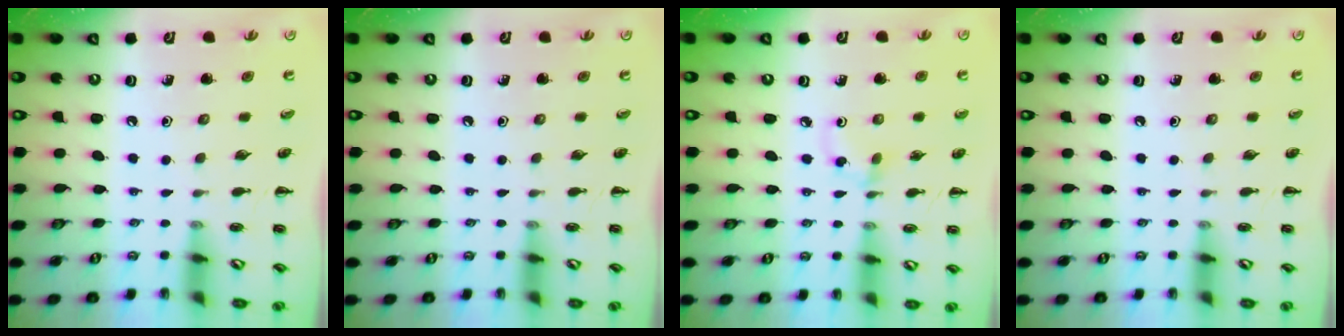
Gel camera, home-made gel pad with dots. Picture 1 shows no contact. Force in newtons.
{"total": 0.0}
{"total": 3.9, "press": 3.6, "slide": 1.5}
{"total": 0.0}